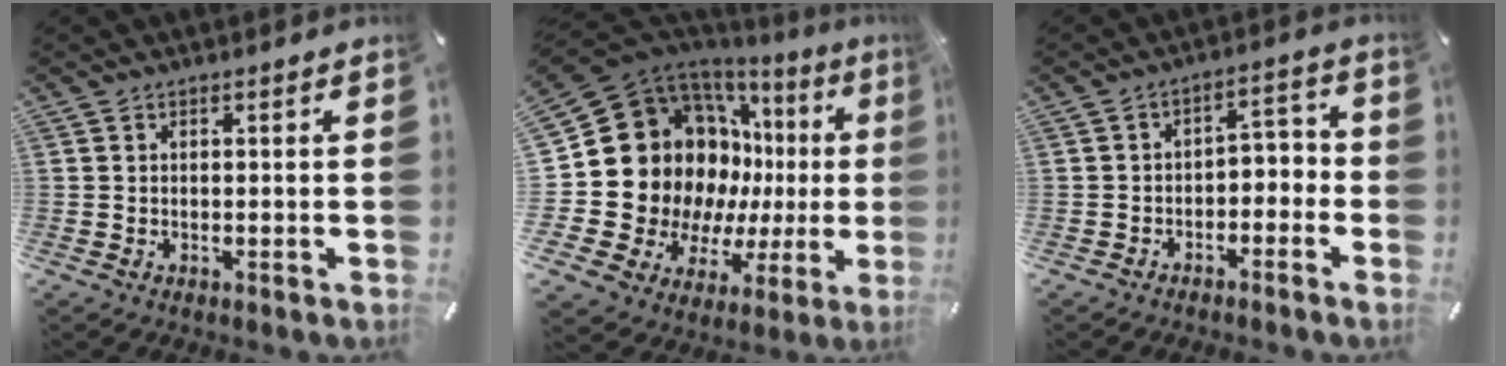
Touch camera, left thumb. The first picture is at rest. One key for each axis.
{"total": 26.3, "fx": 3.5, "fy": 20.2, "fz": 16.5, "tx": -0.284, "ty": -0.067, "tz": 0.113}
{"total": 4.1, "fx": -3.0, "fy": 2.4, "fz": 1.4, "tx": -0.025, "ty": 0.016, "tz": -0.061}